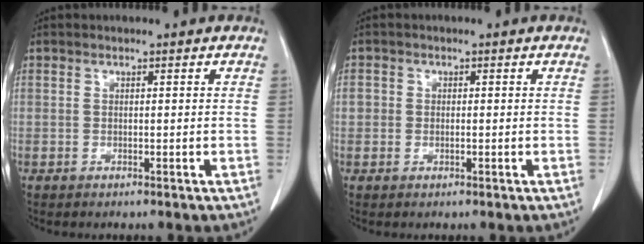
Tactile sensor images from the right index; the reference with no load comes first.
{"total": 4.3, "force": [0.1, 4.0, 1.5], "torque": [-0.038, 0.014, 0.005]}